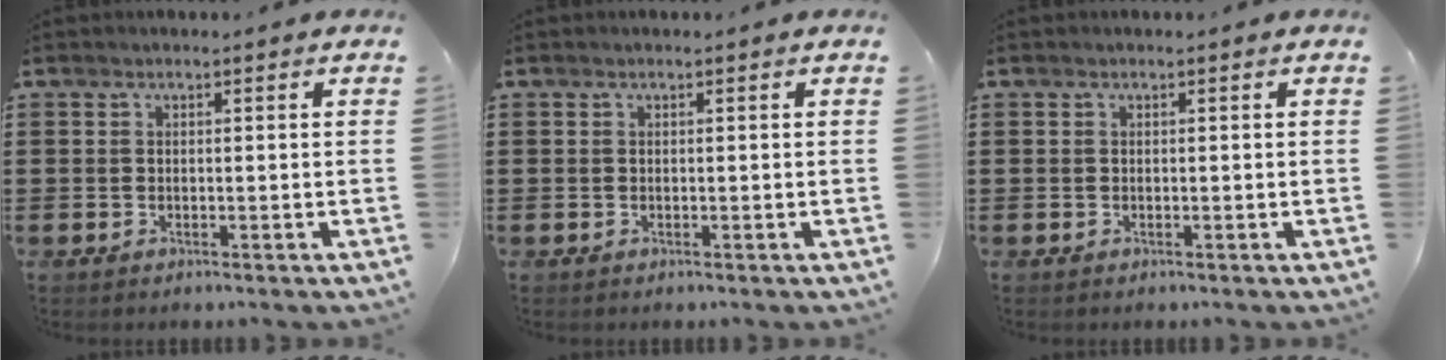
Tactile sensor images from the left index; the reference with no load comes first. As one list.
[{"total": 0.0}, {"total": 0.0}]